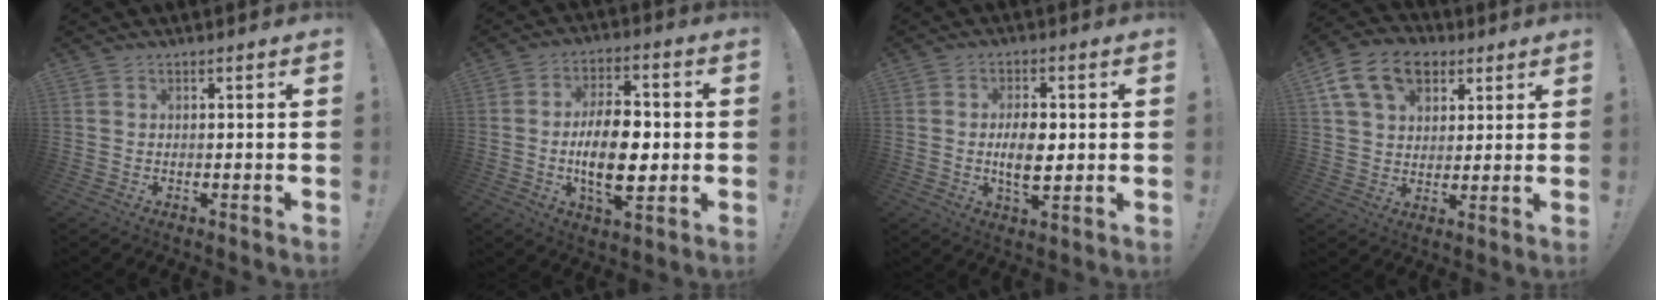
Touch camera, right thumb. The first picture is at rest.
{"total": 16.2, "force": [-1.9, 8.5, 13.6], "torque": [-0.239, 0.000, -0.040]}
{"total": 8.0, "force": [-0.1, 4.1, 6.9], "torque": [-0.112, -0.008, -0.010]}
{"total": 15.0, "force": [7.2, 10.0, 8.5], "torque": [-0.130, -0.020, 0.137]}